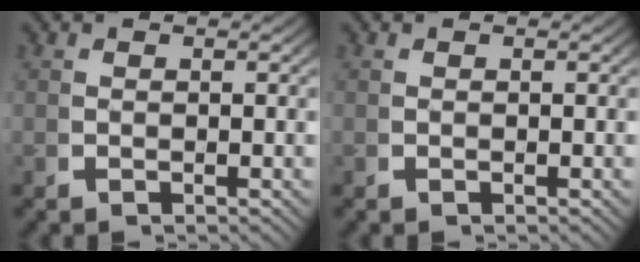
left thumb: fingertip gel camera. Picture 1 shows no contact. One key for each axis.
{"total": 0.0}